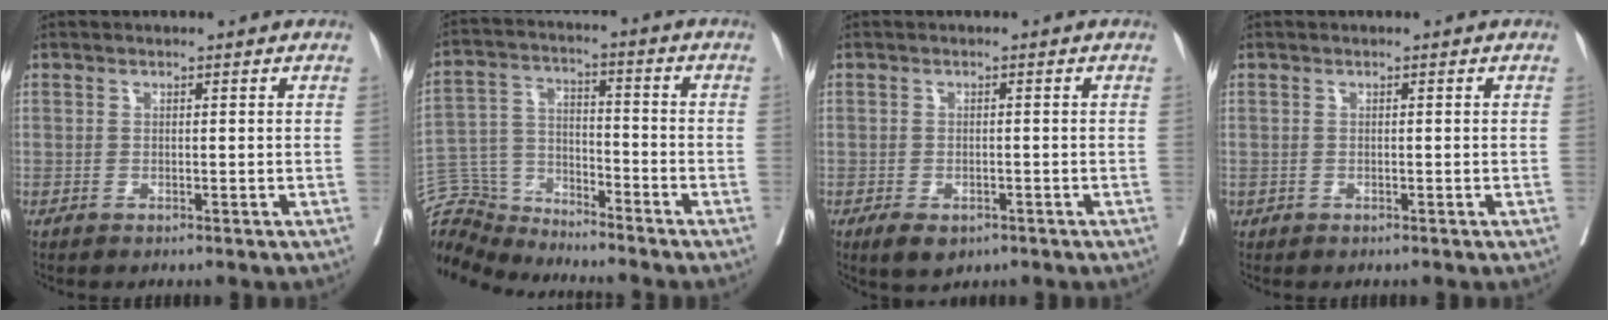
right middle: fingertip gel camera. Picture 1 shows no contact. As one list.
[{"total": 9.0, "force": [-8.9, 1.1, -1.1], "torque": [0.015, 0.033, -0.175]}, {"total": 4.1, "force": [-2.6, 2.2, 2.3], "torque": [-0.036, -0.005, -0.037]}, {"total": 0.0}]